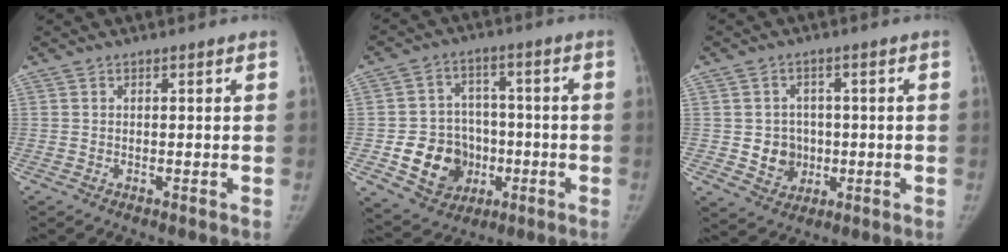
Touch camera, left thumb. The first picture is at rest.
{"total": 13.0, "force": [-3.5, 10.9, 6.3], "torque": [-0.057, 0.022, -0.046]}
{"total": 6.5, "force": [-0.5, 6.0, 2.4], "torque": [-0.007, 0.008, 0.000]}